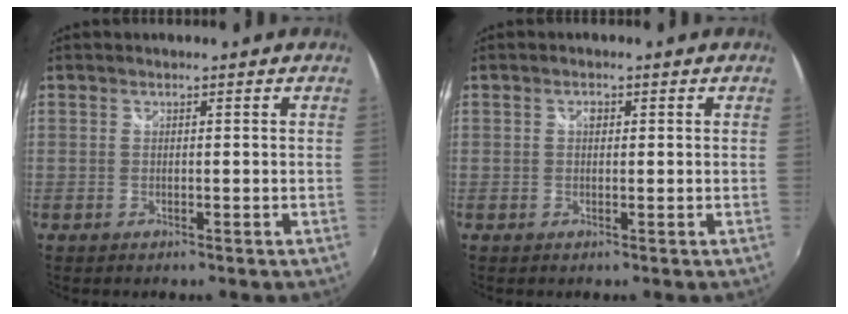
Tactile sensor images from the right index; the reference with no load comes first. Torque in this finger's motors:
{"motor_torque": [0.35, 0.02, 0.16, 0.03]}